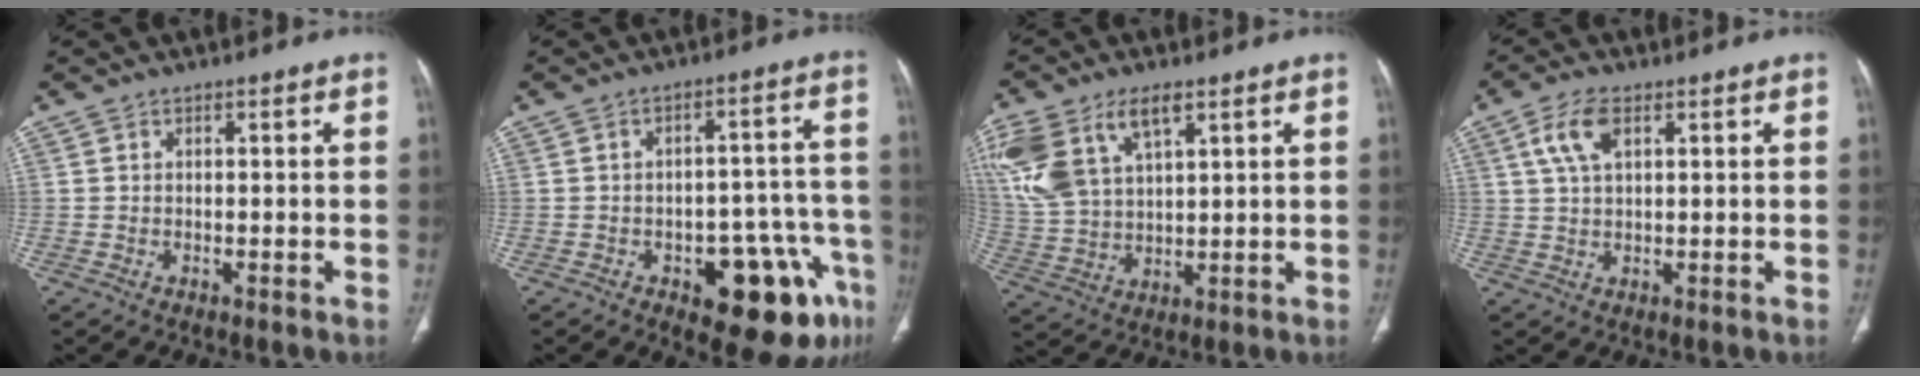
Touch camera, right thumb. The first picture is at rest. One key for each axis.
{"total": 15.5, "fx": -7.5, "fy": 6.8, "fz": 11.8, "tx": -0.092, "ty": 0.049, "tz": -0.085}
{"total": 16.0, "fx": 7.5, "fy": 8.6, "fz": 11.2, "tx": -0.244, "ty": -0.006, "tz": 0.152}
{"total": 5.9, "fx": 2.3, "fy": 2.8, "fz": 4.5, "tx": -0.097, "ty": 0.004, "tz": 0.048}